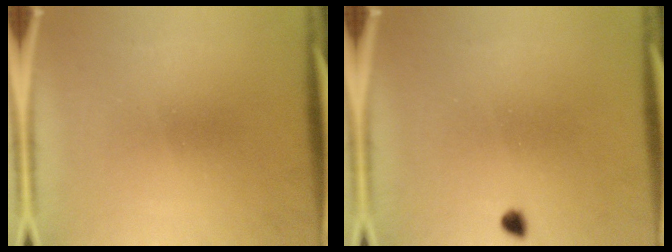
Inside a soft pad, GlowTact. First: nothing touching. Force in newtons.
{"total": 1.2}